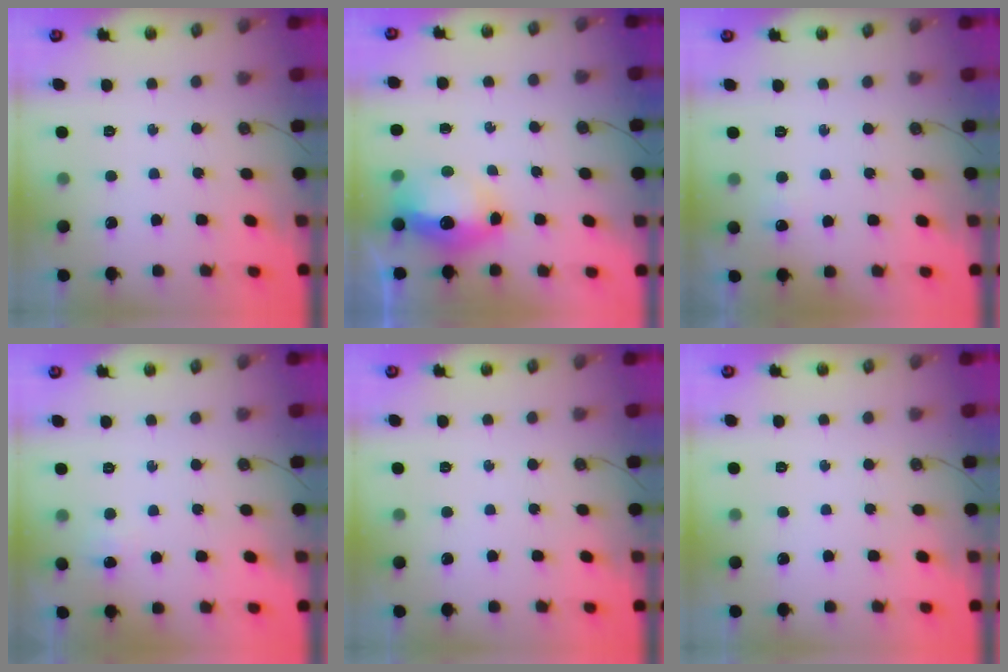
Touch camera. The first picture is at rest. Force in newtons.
{"total": 12.8, "press": 12.7, "slide": 1.2}
{"total": 4.3, "press": 4.2, "slide": 0.6}
{"total": 11.1, "press": 3.6, "slide": 10.5}
{"total": 0.0}
{"total": 0.0}